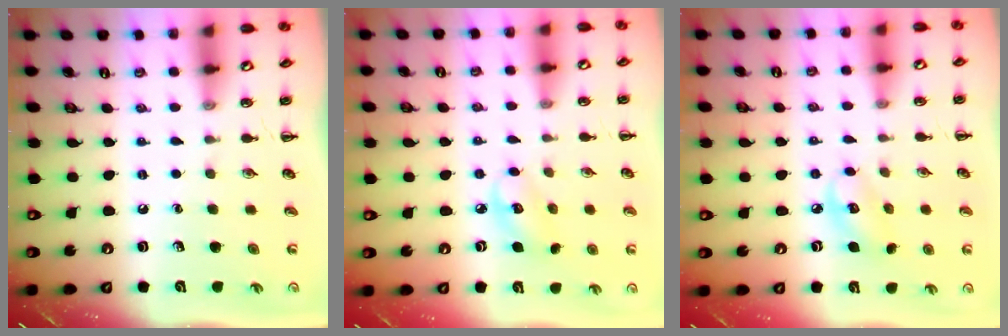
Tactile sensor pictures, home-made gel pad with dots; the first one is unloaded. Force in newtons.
{"total": 5.8, "press": 5.7, "slide": 1.0}
{"total": 6.7, "press": 6.7, "slide": 1.1}